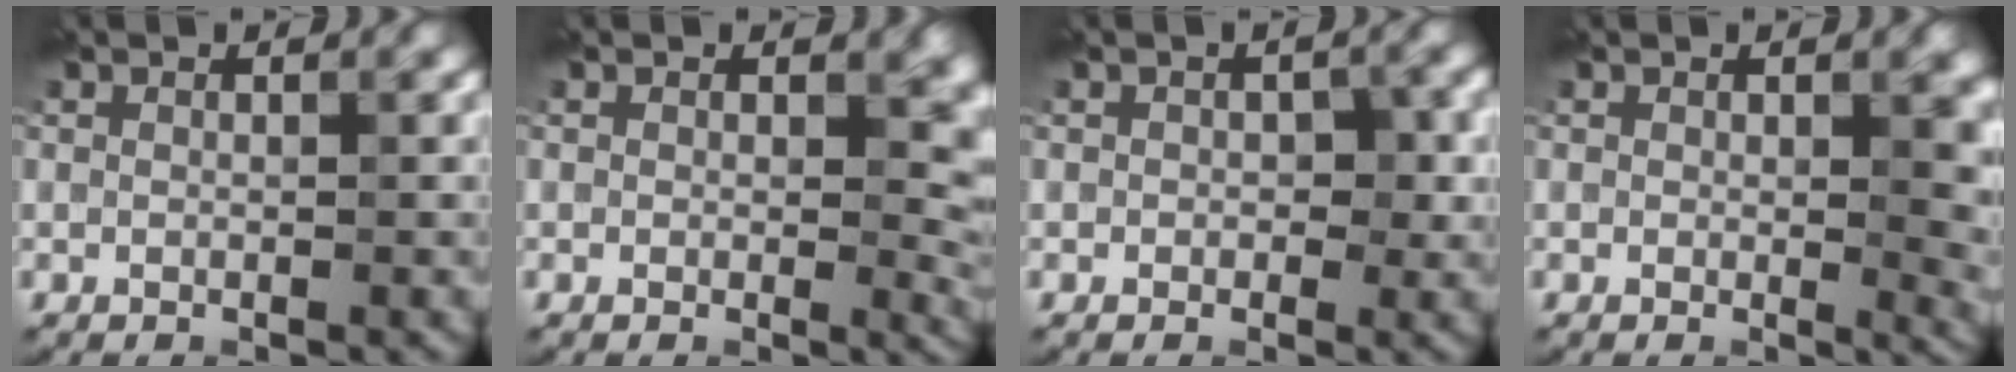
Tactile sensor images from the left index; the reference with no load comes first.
{"total": 4.2, "force": [0.9, 2.5, 3.3], "torque": [-0.025, -0.006, 0.009]}
{"total": 2.1, "force": [0.1, 1.4, 1.5], "torque": [-0.018, -0.002, -0.002]}
{"total": 4.6, "force": [0.7, 1.8, 4.2], "torque": [-0.036, -0.003, 0.011]}